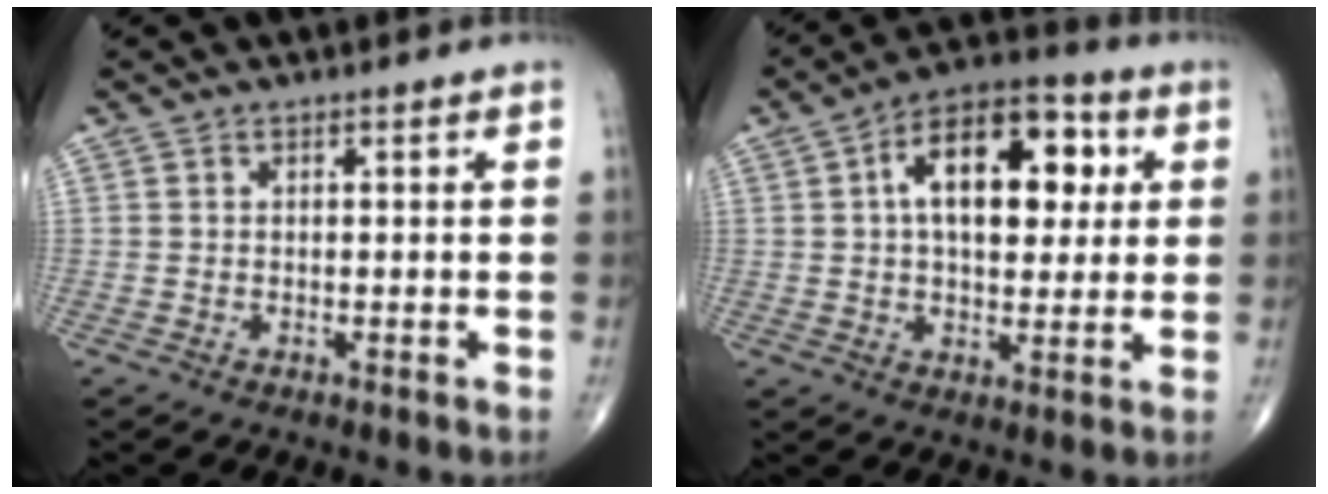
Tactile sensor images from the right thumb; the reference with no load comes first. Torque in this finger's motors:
{"motor_torque": [0.40, 0.55, 0.32, -0.04, 0.18]}